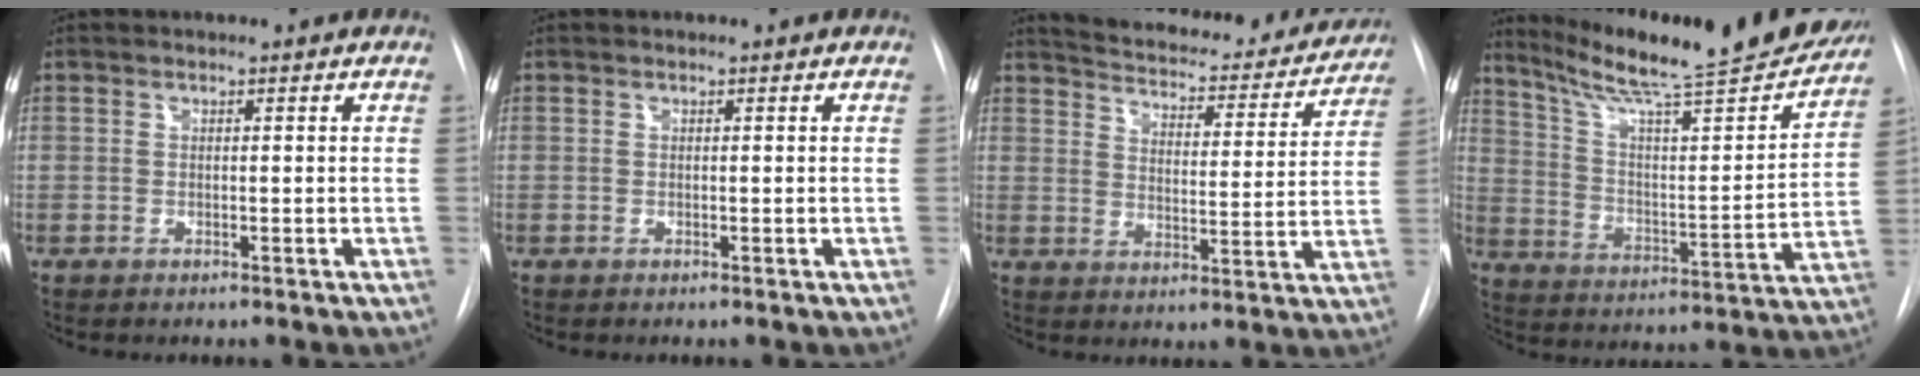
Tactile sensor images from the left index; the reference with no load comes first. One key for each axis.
{"total": 0.0}
{"total": 21.3, "fx": 19.6, "fy": 5.1, "fz": 6.6, "tx": -0.095, "ty": -0.026, "tz": 0.246}
{"total": 24.6, "fx": 21.9, "fy": 1.3, "fz": 11.1, "tx": -0.178, "ty": -0.054, "tz": 0.313}